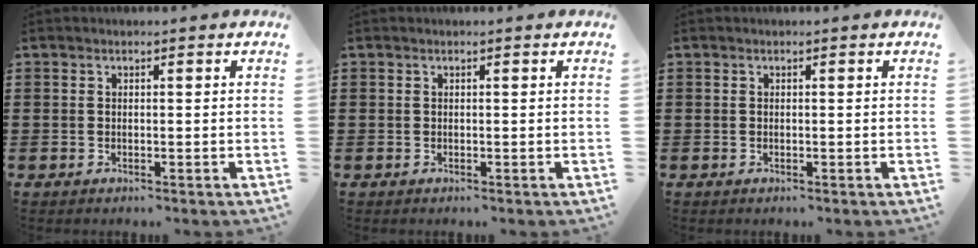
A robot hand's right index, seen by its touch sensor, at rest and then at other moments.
{"total": 0.0}
{"total": 0.0}